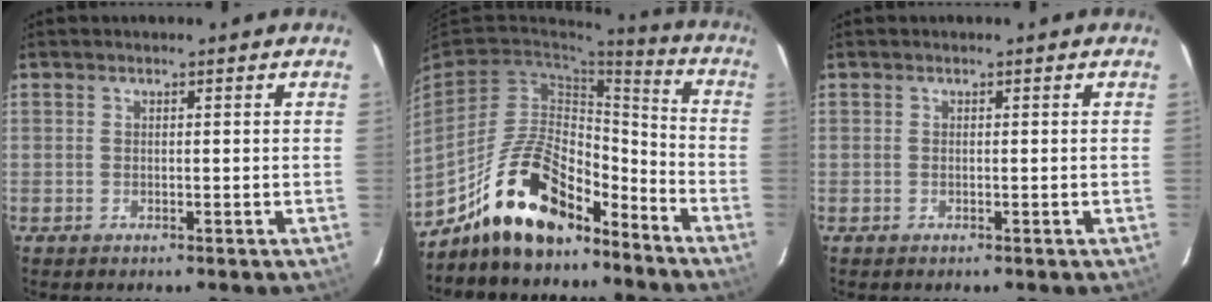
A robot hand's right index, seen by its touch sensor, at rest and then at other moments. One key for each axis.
{"total": 17.2, "fx": -12.3, "fy": 7.4, "fz": 9.5, "tx": -0.188, "ty": 0.027, "tz": -0.200}
{"total": 0.0}